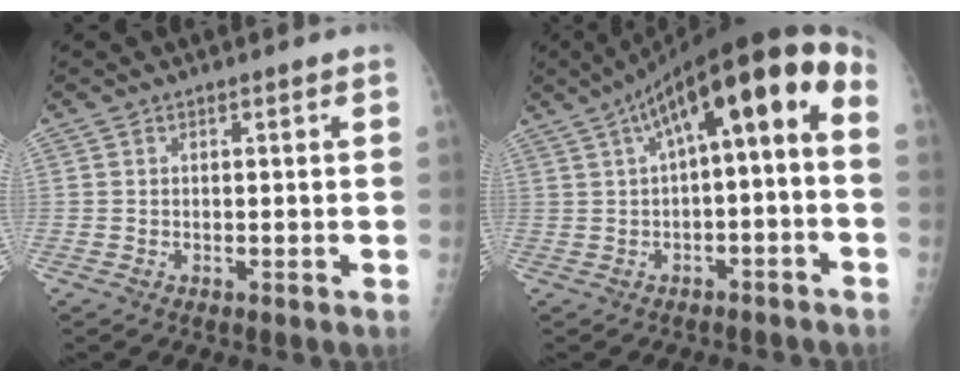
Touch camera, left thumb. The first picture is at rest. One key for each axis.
{"total": 13.6, "fx": 1.7, "fy": 4.6, "fz": 12.6, "tx": -0.188, "ty": 0.063, "tz": 0.023}